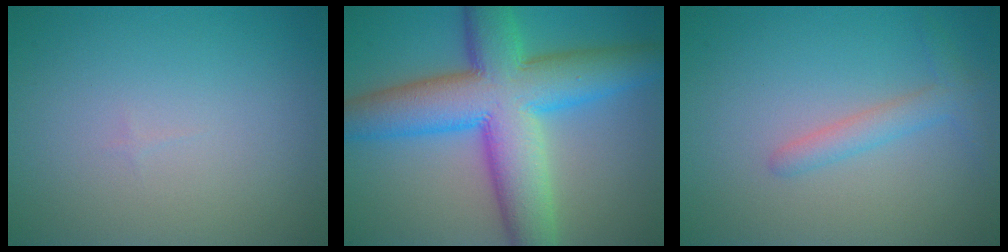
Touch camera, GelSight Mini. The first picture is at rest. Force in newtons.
{"total": 12.4, "press": 12.4, "slide": 0.0}
{"total": 2.1, "press": 2.1, "slide": 0.1}